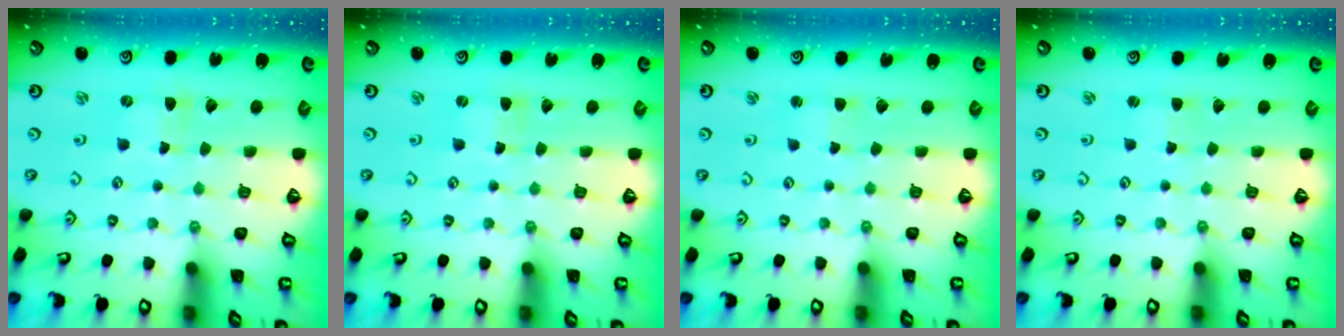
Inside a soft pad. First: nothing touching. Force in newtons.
{"total": 0.0}
{"total": 0.7, "press": 0.7, "slide": 0.1}
{"total": 0.8, "press": 0.8, "slide": 0.1}